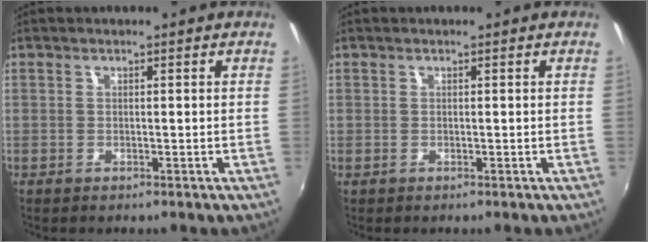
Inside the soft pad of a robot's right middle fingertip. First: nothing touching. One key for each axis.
{"total": 0.0}